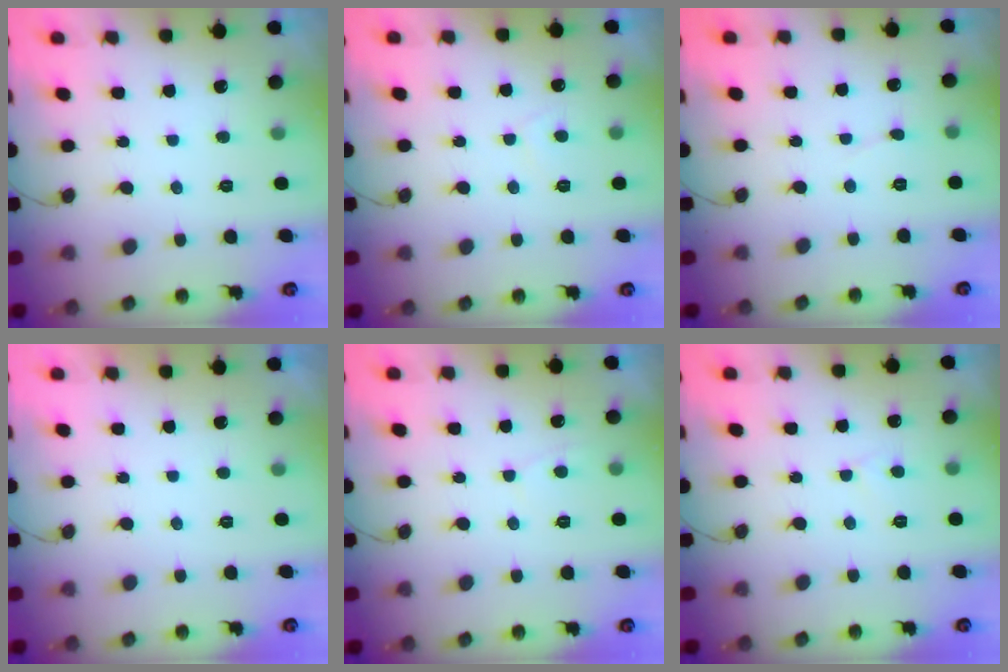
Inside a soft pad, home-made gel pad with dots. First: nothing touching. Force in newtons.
{"total": 2.1, "press": 2.0, "slide": 0.5}
{"total": 2.5, "press": 2.5, "slide": 0.1}
{"total": 2.3, "press": 2.2, "slide": 0.4}
{"total": 2.7, "press": 2.7, "slide": 0.3}
{"total": 2.6, "press": 2.6, "slide": 0.2}